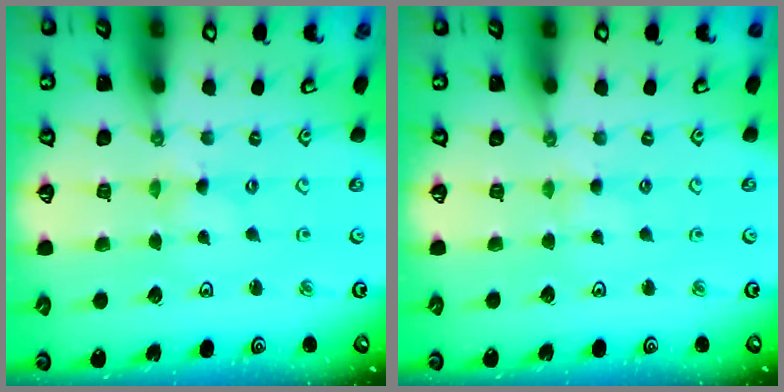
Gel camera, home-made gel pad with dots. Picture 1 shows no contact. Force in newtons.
{"total": 1.5, "press": 1.4, "slide": 0.4}